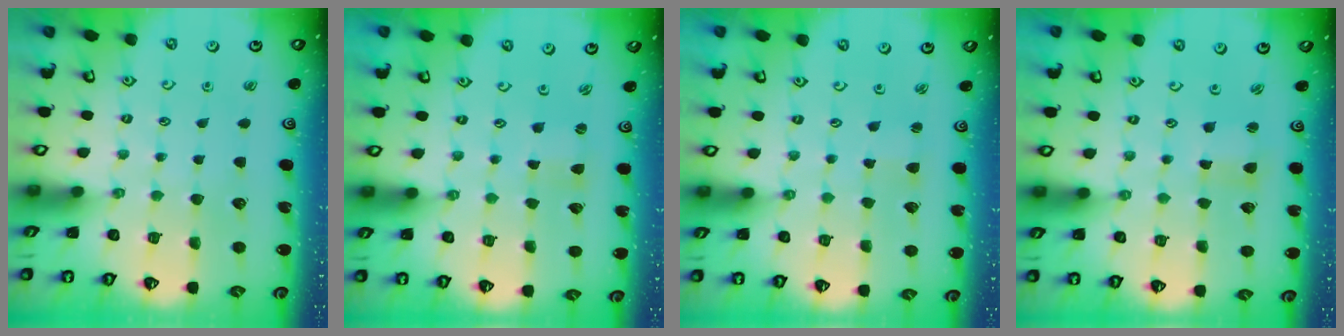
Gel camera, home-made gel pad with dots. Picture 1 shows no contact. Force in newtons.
{"total": 0.7, "press": 0.7, "slide": 0.2}
{"total": 2.1, "press": 2.1, "slide": 0.2}
{"total": 1.6, "press": 1.6, "slide": 0.4}